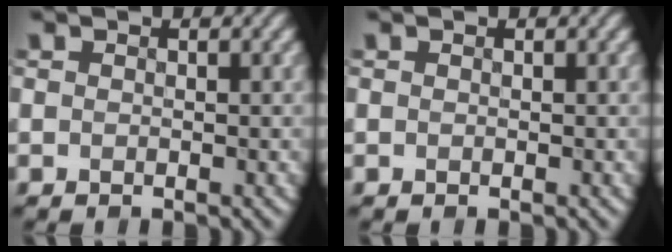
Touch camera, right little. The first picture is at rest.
{"total": 0.0}